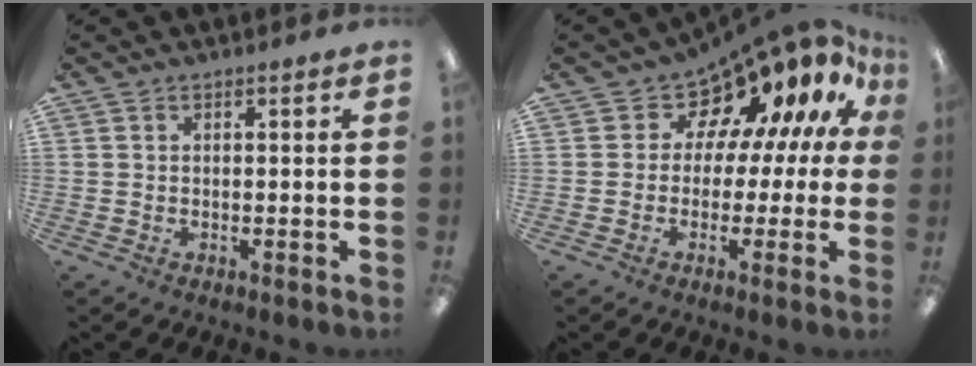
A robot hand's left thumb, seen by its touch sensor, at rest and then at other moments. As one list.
[{"total": 10.0, "force": [7.8, 5.1, 3.8], "torque": [-0.067, -0.082, 0.135]}]